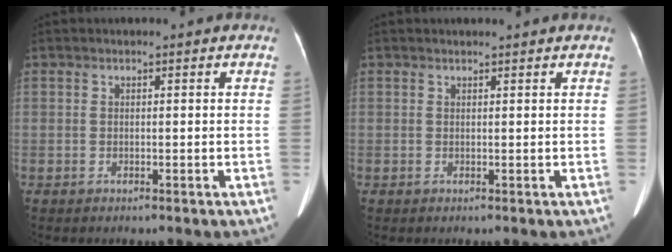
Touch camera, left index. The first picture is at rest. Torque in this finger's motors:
{"motor_torque": [-0.02, 0.05, -0.28, -0.15]}